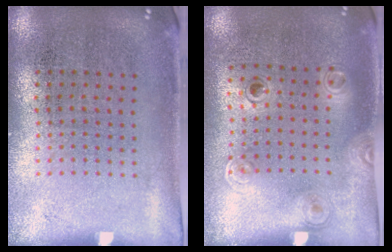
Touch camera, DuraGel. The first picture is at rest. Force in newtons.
{"total": 1.1, "press": 0.9, "slide": 0.7}